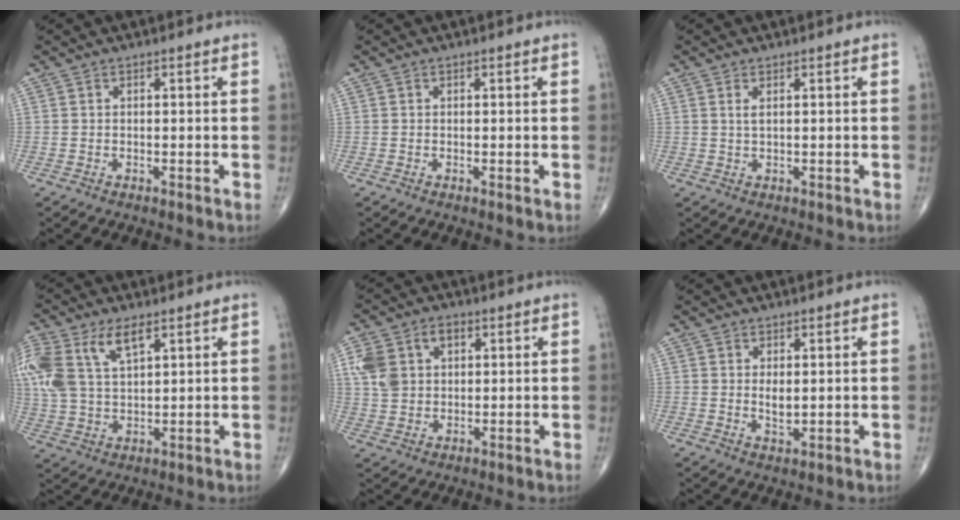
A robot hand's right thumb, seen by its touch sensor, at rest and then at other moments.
{"total": 0.0}
{"total": 1.2, "force": [0.5, 0.3, 1.0], "torque": [-0.023, 0.001, 0.013]}
{"total": 16.0, "force": [7.0, 8.6, 11.6], "torque": [-0.278, 0.005, 0.137]}
{"total": 9.0, "force": [2.8, 6.6, 5.5], "torque": [-0.093, 0.006, 0.055]}
{"total": 2.7, "force": [0.5, 1.2, 2.4], "torque": [-0.038, -0.009, 0.012]}